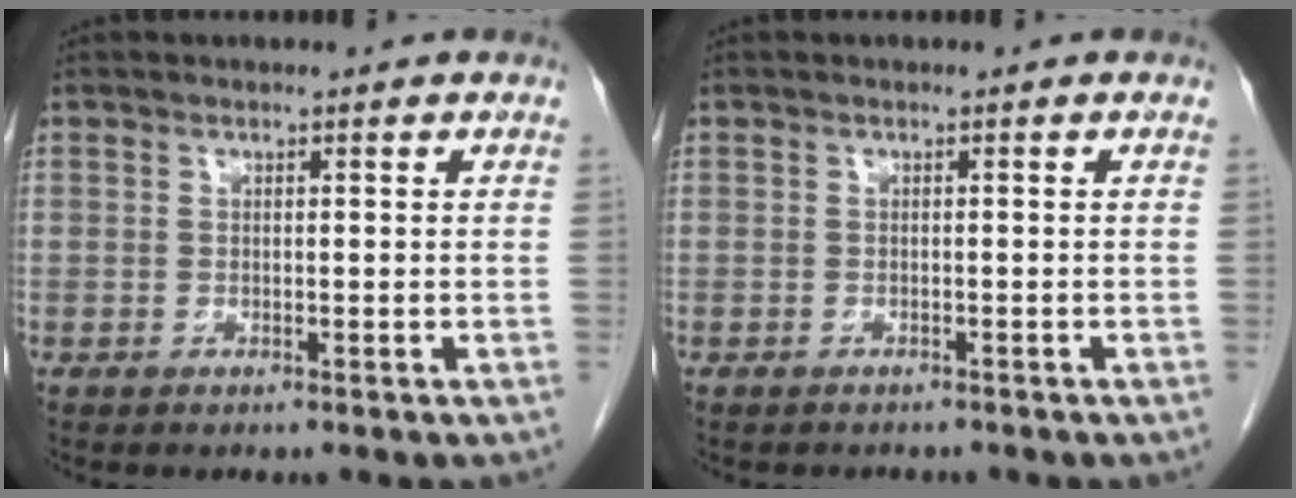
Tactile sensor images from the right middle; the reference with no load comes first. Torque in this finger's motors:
{"motor_torque": [-0.17, 0.17, -0.06, -0.02]}